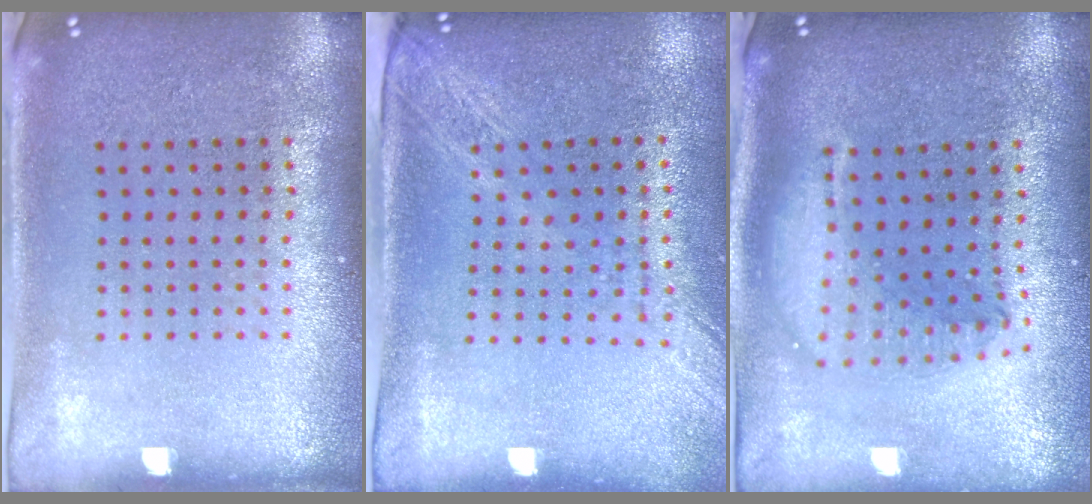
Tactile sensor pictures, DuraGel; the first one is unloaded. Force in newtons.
{"total": 2.1, "press": 1.7, "slide": 1.2}
{"total": 2.1, "press": 1.6, "slide": 1.3}